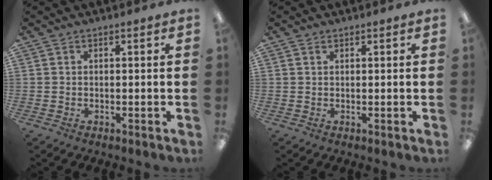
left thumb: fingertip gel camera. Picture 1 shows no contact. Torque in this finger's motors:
{"motor_torque": [-0.11, -0.04, -0.31, 0.13, -0.01]}